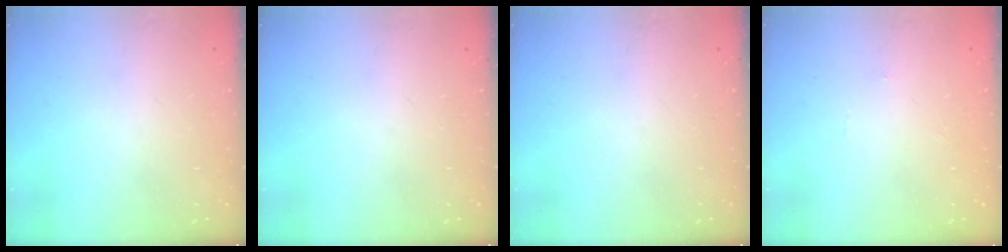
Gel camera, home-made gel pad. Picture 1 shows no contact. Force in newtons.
{"total": 0.0}
{"total": 0.0}
{"total": 0.0}